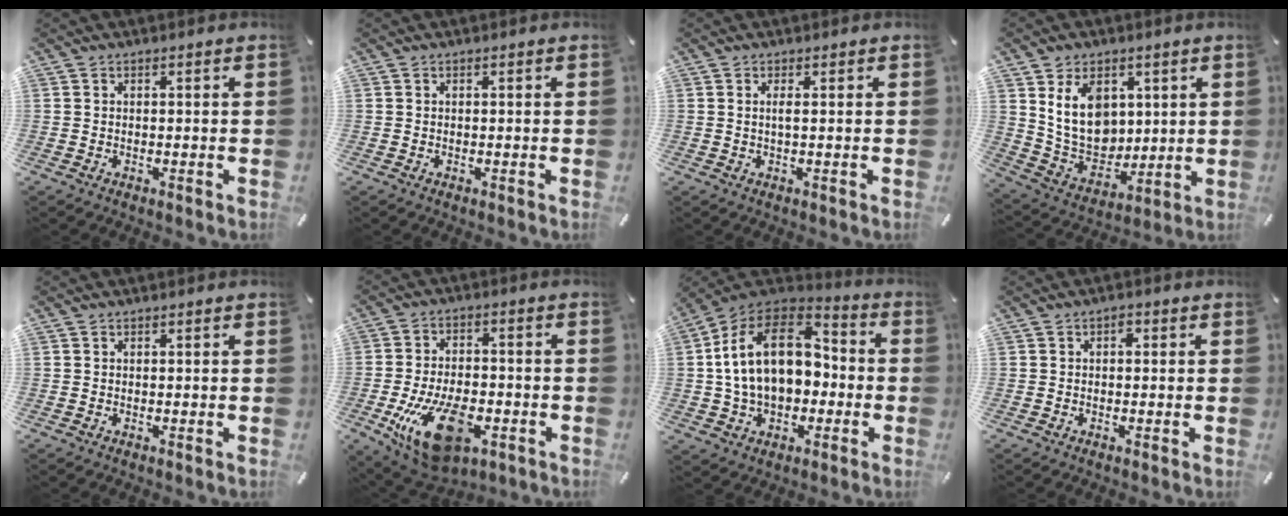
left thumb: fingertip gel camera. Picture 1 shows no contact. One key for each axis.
{"total": 0.0}
{"total": 1.6, "fx": 0.2, "fy": 0.1, "fz": 1.5, "tx": -0.032, "ty": -0.002, "tz": 0.002}
{"total": 13.2, "fx": 4.2, "fy": 10.6, "fz": 6.7, "tx": -0.133, "ty": -0.016, "tz": 0.083}
{"total": 0.0}
{"total": 17.2, "fx": -6.2, "fy": 9.6, "fz": 12.9, "tx": -0.233, "ty": 0.018, "tz": -0.097}
{"total": 19.9, "fx": 1.1, "fy": 14.3, "fz": 13.8, "tx": -0.270, "ty": 0.012, "tz": 0.018}
{"total": 1.2, "fx": 0.0, "fy": 0.9, "fz": 0.8, "tx": -0.017, "ty": 0.007, "tz": -0.001}